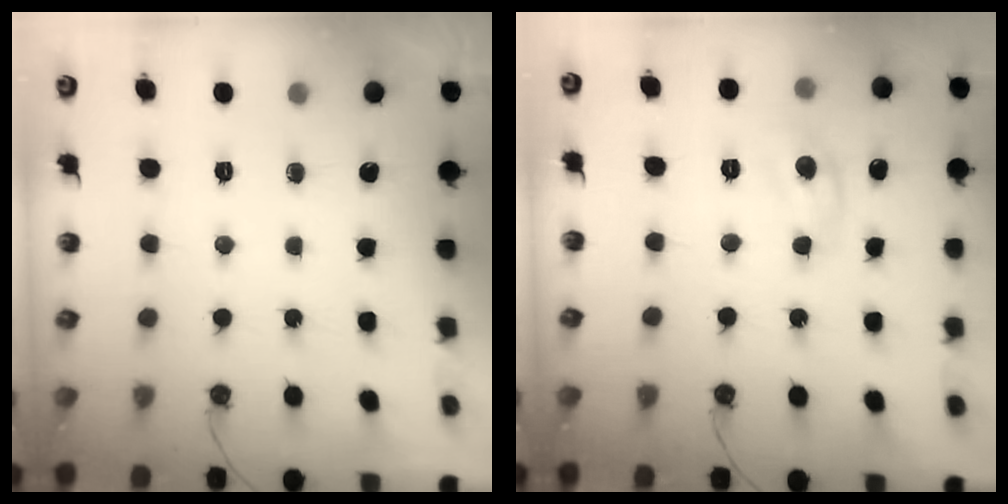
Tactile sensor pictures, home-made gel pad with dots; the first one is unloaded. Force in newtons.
{"total": 5.3, "press": 5.2, "slide": 0.3}